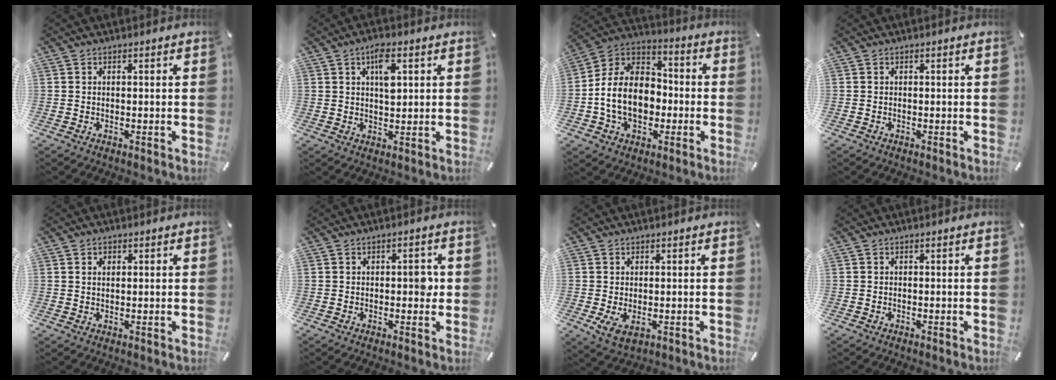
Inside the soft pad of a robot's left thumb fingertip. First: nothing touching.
{"total": 6.3, "force": [2.3, 2.8, 5.1], "torque": [-0.077, -0.005, 0.032]}
{"total": 13.8, "force": [-3.4, 10.8, 8.0], "torque": [-0.199, 0.017, -0.064]}
{"total": 0.0}
{"total": 1.5, "force": [0.7, 0.9, 0.9], "torque": [-0.019, 0.004, 0.012]}
{"total": 4.1, "force": [0.3, 2.2, 3.4], "torque": [-0.042, 0.000, -0.002]}
{"total": 3.8, "force": [0.2, 2.1, 3.2], "torque": [-0.069, -0.007, -0.001]}
{"total": 0.0}